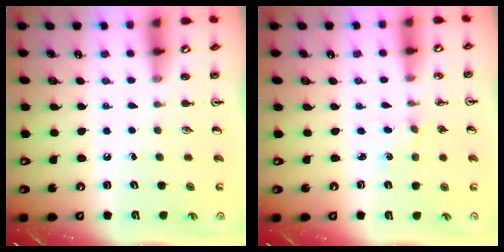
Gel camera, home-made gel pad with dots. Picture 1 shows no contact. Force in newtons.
{"total": 0.0}